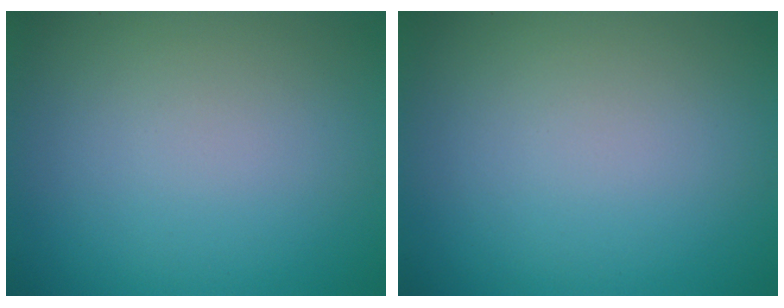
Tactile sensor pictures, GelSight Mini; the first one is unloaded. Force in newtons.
{"total": 0.0}